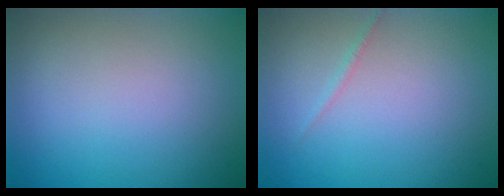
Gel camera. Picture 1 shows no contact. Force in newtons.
{"total": 0.6, "press": 0.6, "slide": 0.0}